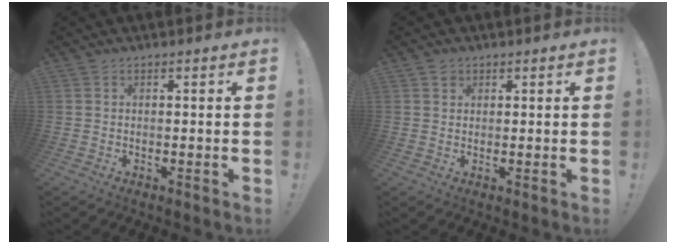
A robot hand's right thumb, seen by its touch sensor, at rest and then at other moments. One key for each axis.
{"total": 1.7, "fx": 1.1, "fy": 1.2, "fz": 0.2, "tx": 0.011, "ty": -0.010, "tz": 0.018}